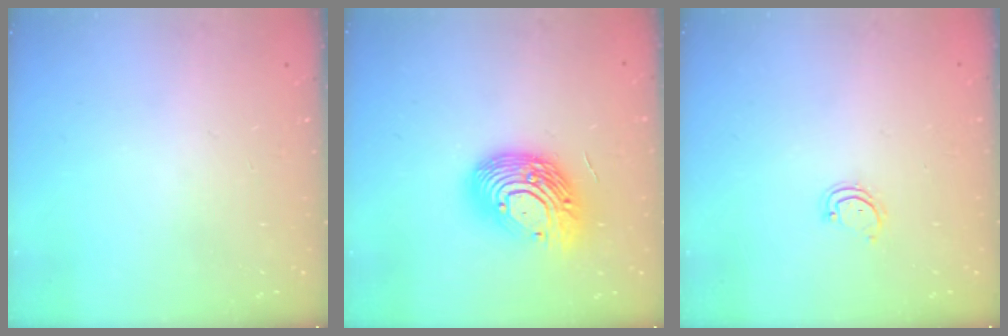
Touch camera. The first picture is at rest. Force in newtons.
{"total": 17.8, "press": 17.7, "slide": 1.4}
{"total": 2.8, "press": 2.8, "slide": 0.3}